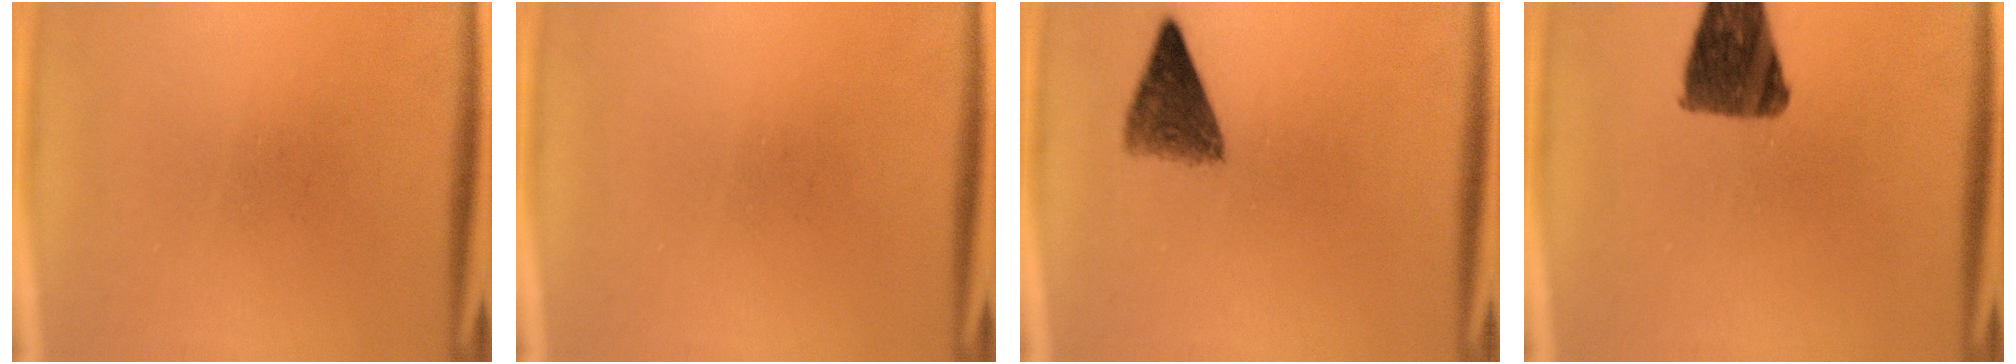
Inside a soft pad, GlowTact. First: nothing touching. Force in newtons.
{"total": 0.0}
{"total": 5.4}
{"total": 10.8}